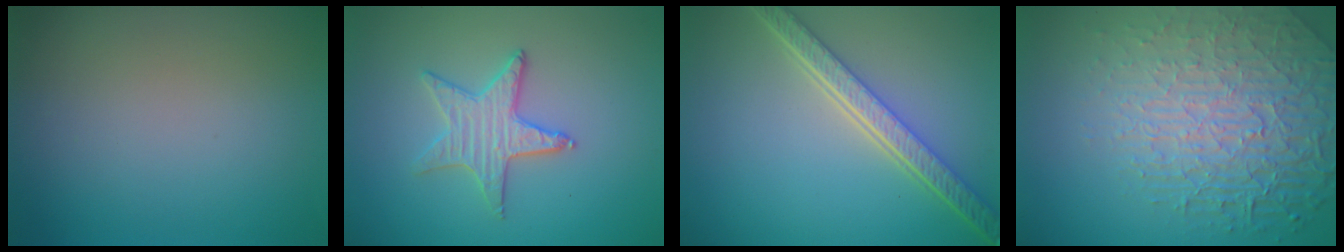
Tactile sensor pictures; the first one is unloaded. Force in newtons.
{"total": 2.4, "press": 2.4, "slide": 0.2}
{"total": 5.5, "press": 4.3, "slide": 3.5}
{"total": 8.8, "press": 6.0, "slide": 6.4}